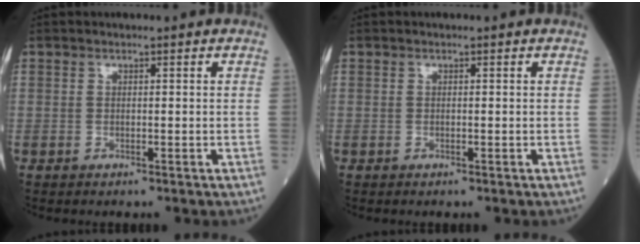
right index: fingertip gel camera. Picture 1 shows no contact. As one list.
[{"total": 0.0}]